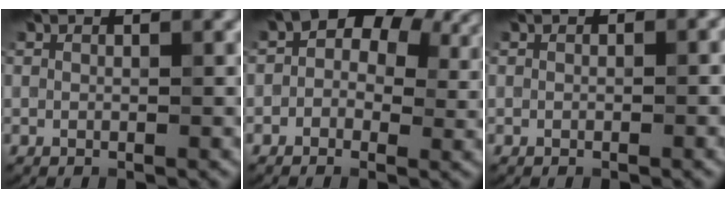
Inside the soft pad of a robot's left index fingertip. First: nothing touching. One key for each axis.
{"total": 6.2, "fx": 1.4, "fy": 4.3, "fz": 4.2, "tx": -0.045, "ty": 0.008, "tz": 0.007}
{"total": 0.7, "fx": -0.1, "fy": 0.5, "fz": 0.5, "tx": -0.006, "ty": 0.000, "tz": -0.002}